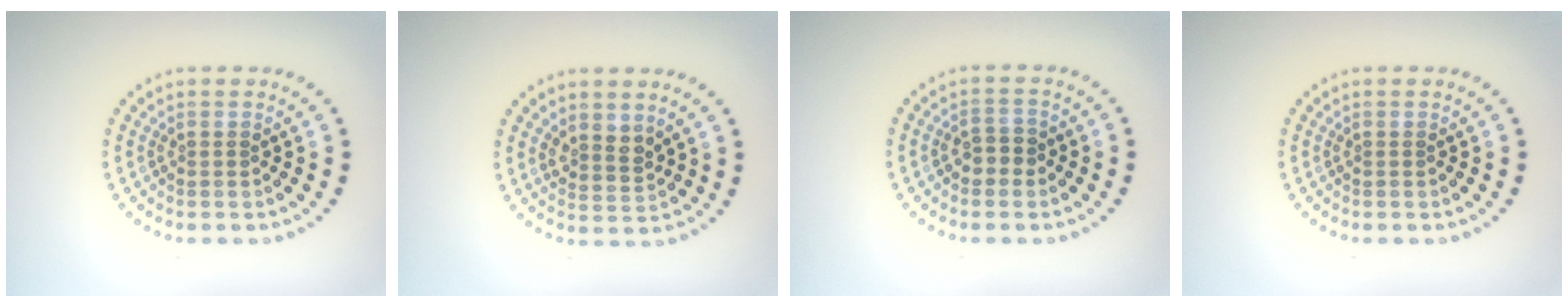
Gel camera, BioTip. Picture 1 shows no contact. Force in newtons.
{"total": 2.0, "press": 1.7, "slide": 1.2}
{"total": 1.9, "press": 1.7, "slide": 0.7}
{"total": 0.0}